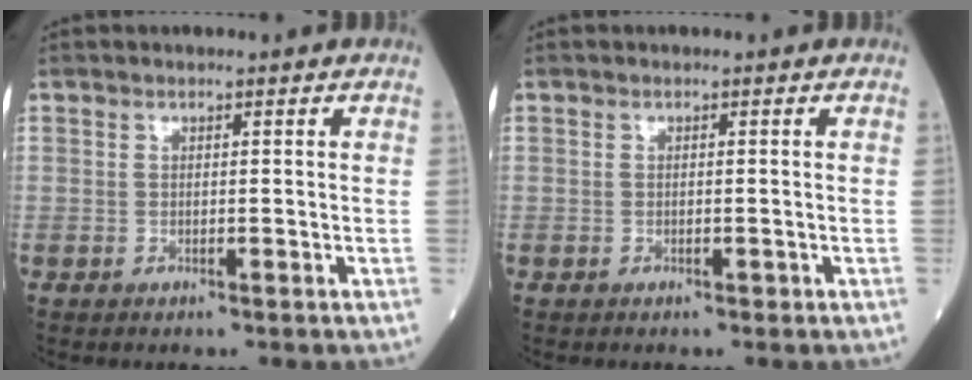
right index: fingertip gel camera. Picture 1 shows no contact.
{"total": 0.0}